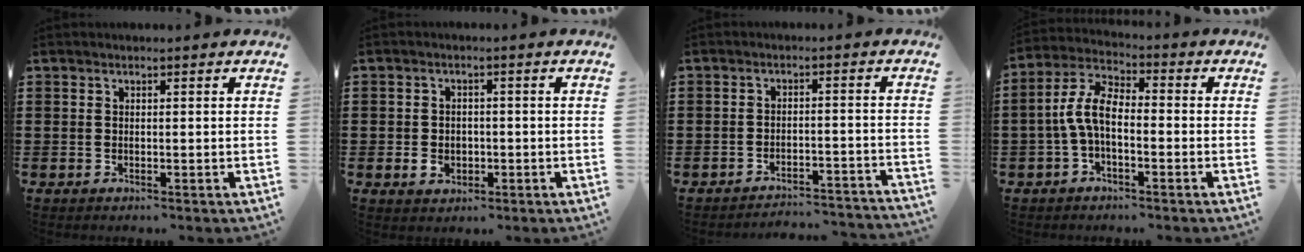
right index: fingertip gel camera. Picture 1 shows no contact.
{"total": 2.6, "force": [-0.8, 2.0, 1.5], "torque": [-0.034, 0.000, -0.015]}
{"total": 3.1, "force": [-3.1, 0.1, 0.4], "torque": [-0.012, 0.002, -0.067]}
{"total": 6.8, "force": [-1.6, 3.0, 5.9], "torque": [-0.150, -0.005, -0.039]}